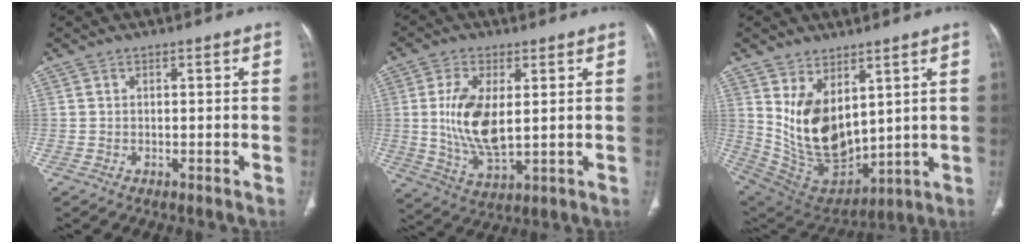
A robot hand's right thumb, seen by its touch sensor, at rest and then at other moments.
{"total": 11.5, "force": [1.4, 5.3, 10.1], "torque": [-0.203, -0.019, 0.036]}
{"total": 15.1, "force": [4.6, 8.9, 11.3], "torque": [-0.174, -0.035, 0.123]}